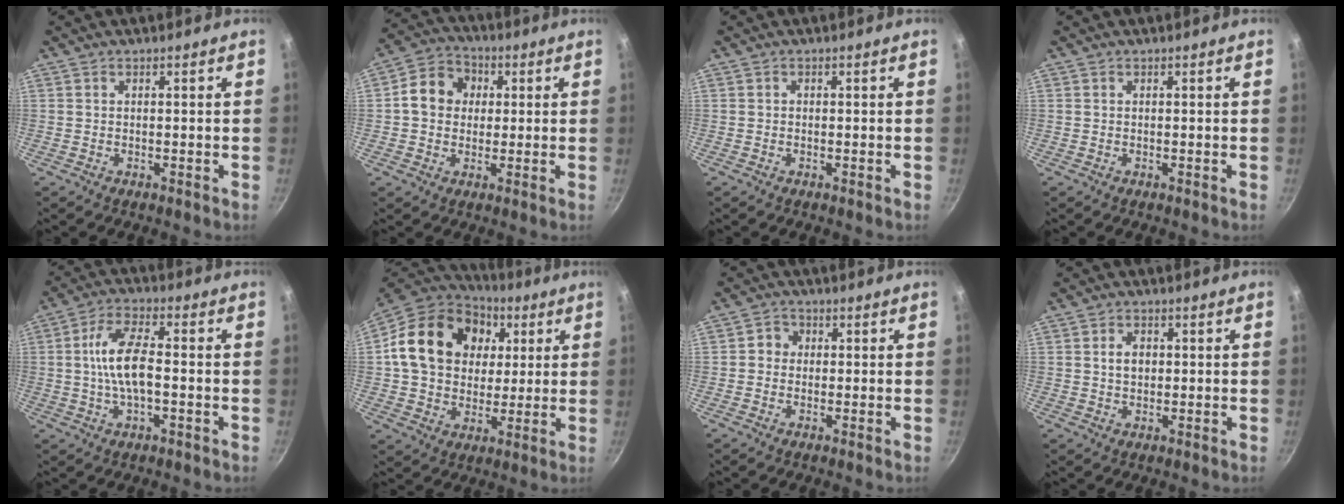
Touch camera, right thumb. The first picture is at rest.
{"total": 9.4, "force": [1.3, 8.1, 4.6], "torque": [-0.051, 0.015, 0.004]}
{"total": 0.0}
{"total": 0.0}
{"total": 9.9, "force": [-0.5, 4.2, 8.9], "torque": [-0.163, 0.024, -0.017]}
{"total": 22.3, "force": [5.1, 17.4, 13.0], "torque": [-0.212, 0.016, 0.081]}
{"total": 3.1, "force": [0.0, 2.9, 1.1], "torque": [0.001, 0.007, -0.009]}
{"total": 3.3, "force": [0.4, 2.4, 2.1], "torque": [-0.022, 0.005, 0.005]}